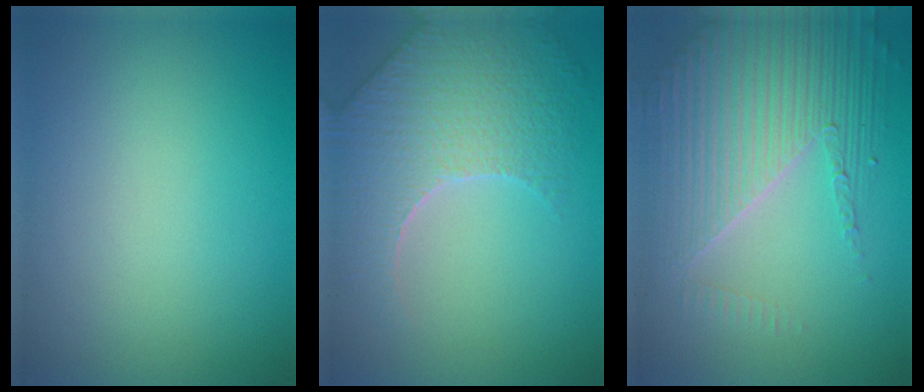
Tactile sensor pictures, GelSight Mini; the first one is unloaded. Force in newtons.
{"total": 6.8, "press": 5.4, "slide": 4.1}
{"total": 7.0, "press": 5.1, "slide": 4.8}